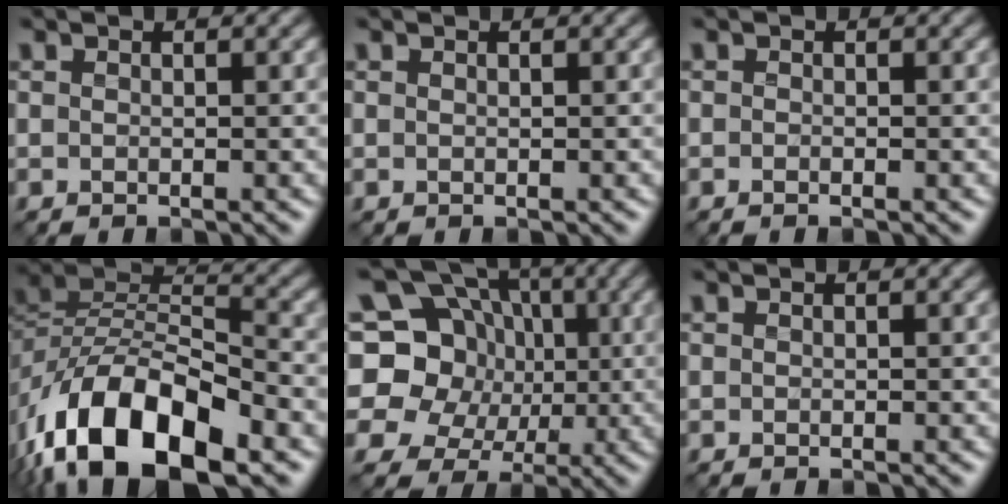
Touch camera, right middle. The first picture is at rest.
{"total": 0.0}
{"total": 0.6, "force": [-0.3, 0.1, 0.5], "torque": [-0.008, -0.004, -0.006]}
{"total": 14.1, "force": [-6.9, 7.4, 9.9], "torque": [-0.181, -0.002, -0.132]}
{"total": 16.3, "force": [2.4, 14.7, 6.4], "torque": [-0.168, 0.041, 0.005]}
{"total": 0.0}